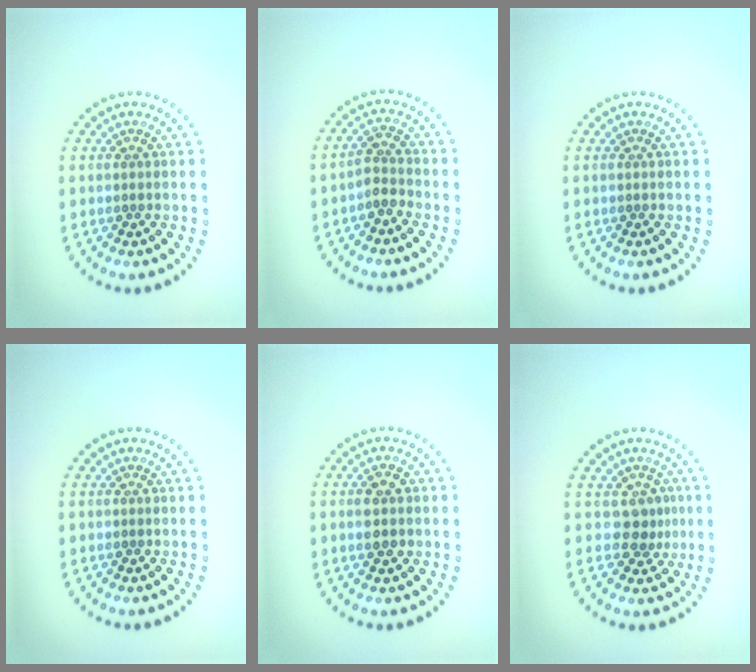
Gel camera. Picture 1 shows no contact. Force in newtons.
{"total": 1.9, "press": 1.6, "slide": 1.0}
{"total": 0.0}
{"total": 0.0}
{"total": 2.7, "press": 2.7, "slide": 0.2}
{"total": 2.3, "press": 1.7, "slide": 1.5}